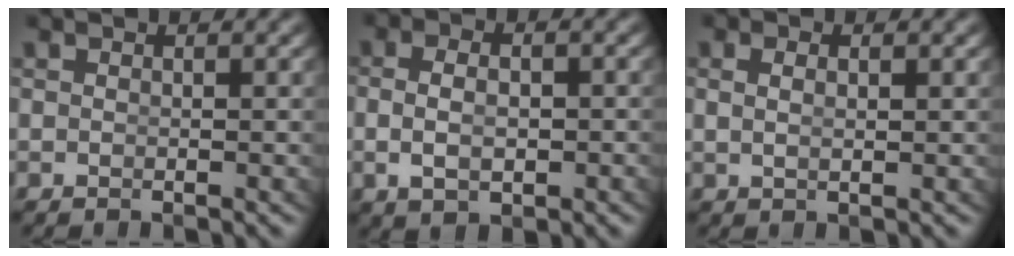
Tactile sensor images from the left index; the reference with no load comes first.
{"total": 3.2, "force": [-0.7, 1.6, 2.6], "torque": [-0.045, -0.011, -0.001]}
{"total": 0.9, "force": [0.3, -0.1, 0.9], "torque": [-0.015, -0.010, 0.013]}